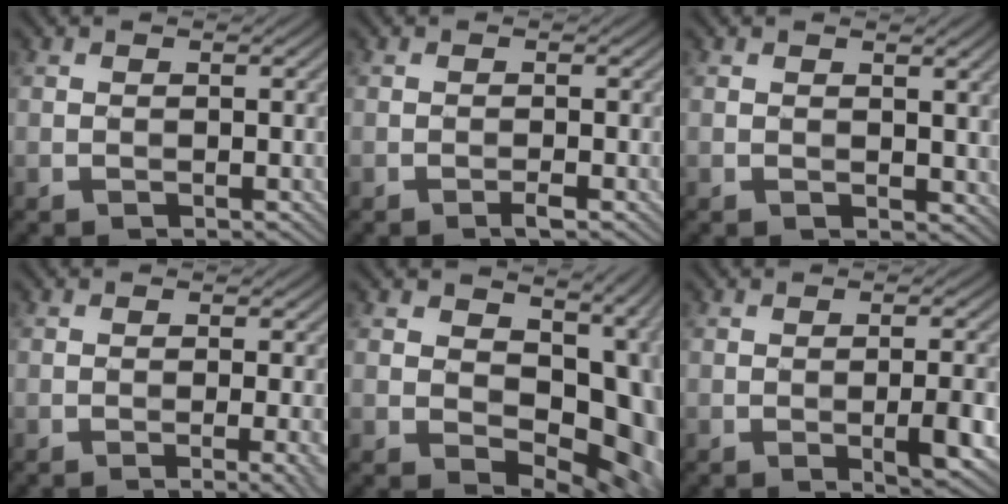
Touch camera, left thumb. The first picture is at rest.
{"total": 0.9, "force": [-0.6, 0.0, 0.7], "torque": [-0.012, 0.002, -0.014]}
{"total": 1.7, "force": [0.8, 1.2, 0.8], "torque": [-0.016, -0.004, 0.017]}
{"total": 3.2, "force": [-1.0, 0.6, 3.0], "torque": [-0.039, 0.005, -0.020]}
{"total": 14.4, "force": [0.8, 9.1, 11.1], "torque": [-0.140, -0.021, 0.031]}
{"total": 4.4, "force": [-1.2, 0.8, 4.1], "torque": [-0.066, 0.003, -0.018]}